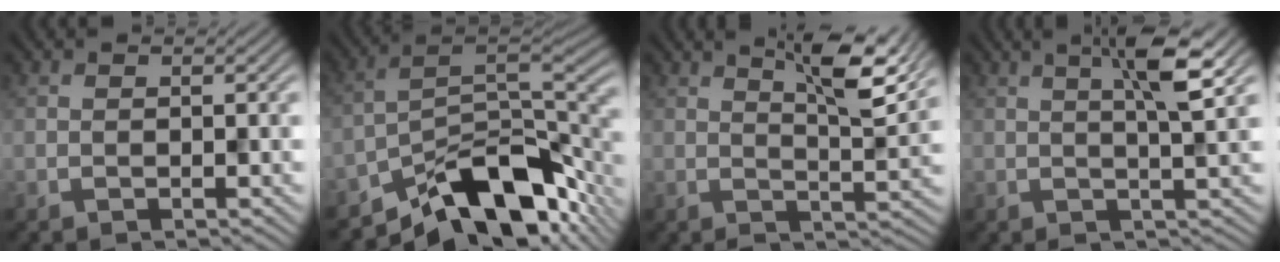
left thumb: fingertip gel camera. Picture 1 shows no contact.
{"total": 13.4, "force": [-8.9, 5.0, 8.6], "torque": [-0.129, -0.006, -0.159]}
{"total": 7.5, "force": [4.4, 1.3, 5.9], "torque": [-0.090, 0.000, 0.071]}
{"total": 5.5, "force": [2.1, 0.4, 5.0], "torque": [-0.088, 0.011, 0.037]}